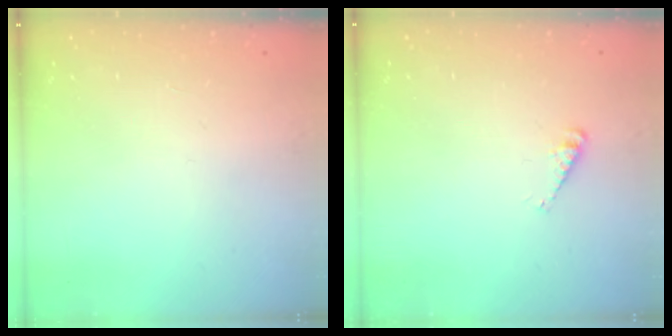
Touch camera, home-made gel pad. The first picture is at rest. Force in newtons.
{"total": 3.1, "press": 3.1, "slide": 0.4}